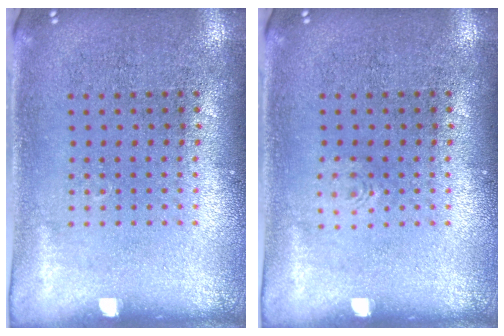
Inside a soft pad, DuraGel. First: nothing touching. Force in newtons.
{"total": 0.6, "press": 0.6, "slide": 0.2}